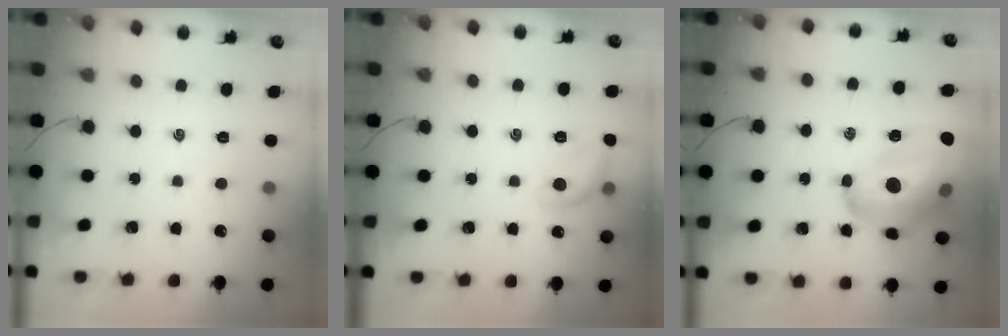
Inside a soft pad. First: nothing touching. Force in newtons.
{"total": 9.7, "press": 9.6, "slide": 1.3}
{"total": 23.9, "press": 23.4, "slide": 4.7}